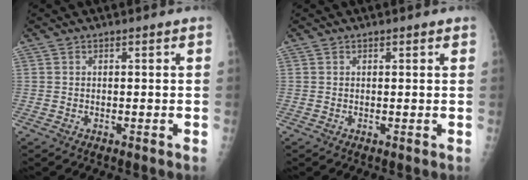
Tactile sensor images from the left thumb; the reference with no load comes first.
{"total": 0.9, "force": [0.6, 0.3, 0.6], "torque": [-0.007, -0.001, 0.006]}